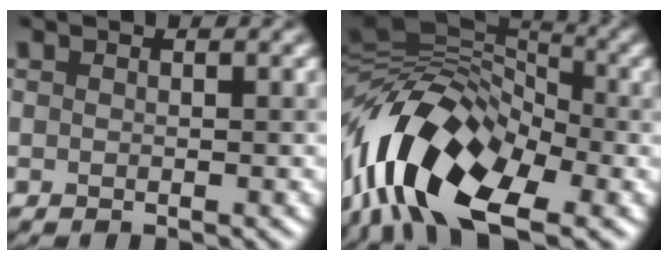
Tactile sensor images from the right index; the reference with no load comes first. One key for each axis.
{"total": 14.5, "fx": -6.0, "fy": 7.5, "fz": 10.8, "tx": -0.203, "ty": 0.024, "tz": -0.129}